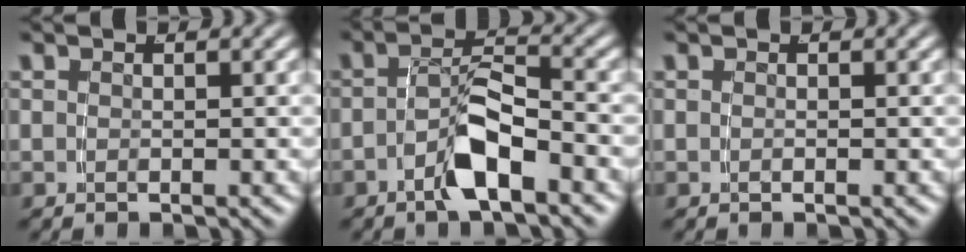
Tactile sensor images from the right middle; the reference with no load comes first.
{"total": 3.7, "force": [-2.3, 0.5, 2.9], "torque": [-0.043, 0.006, -0.041]}
{"total": 0.0}